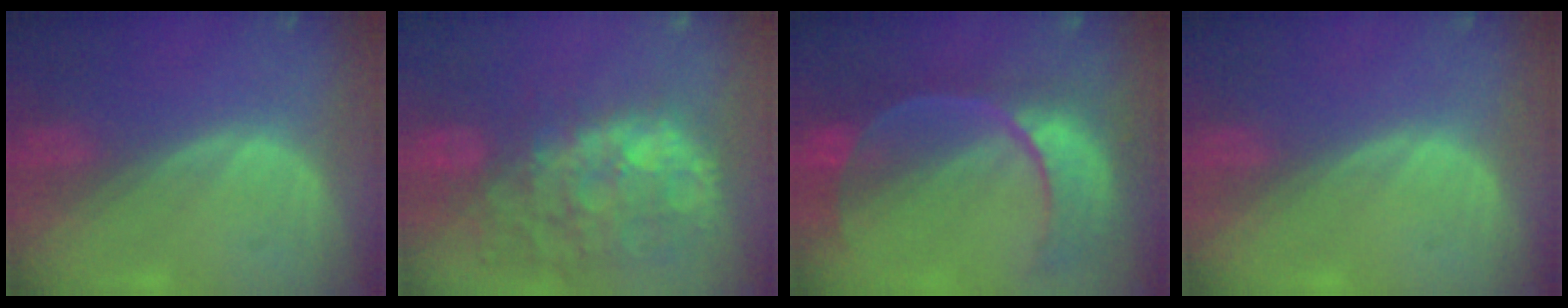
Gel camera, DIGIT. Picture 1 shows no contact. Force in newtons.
{"total": 14.3, "press": 11.6, "slide": 8.3}
{"total": 11.1, "press": 9.4, "slide": 6.0}
{"total": 0.0}